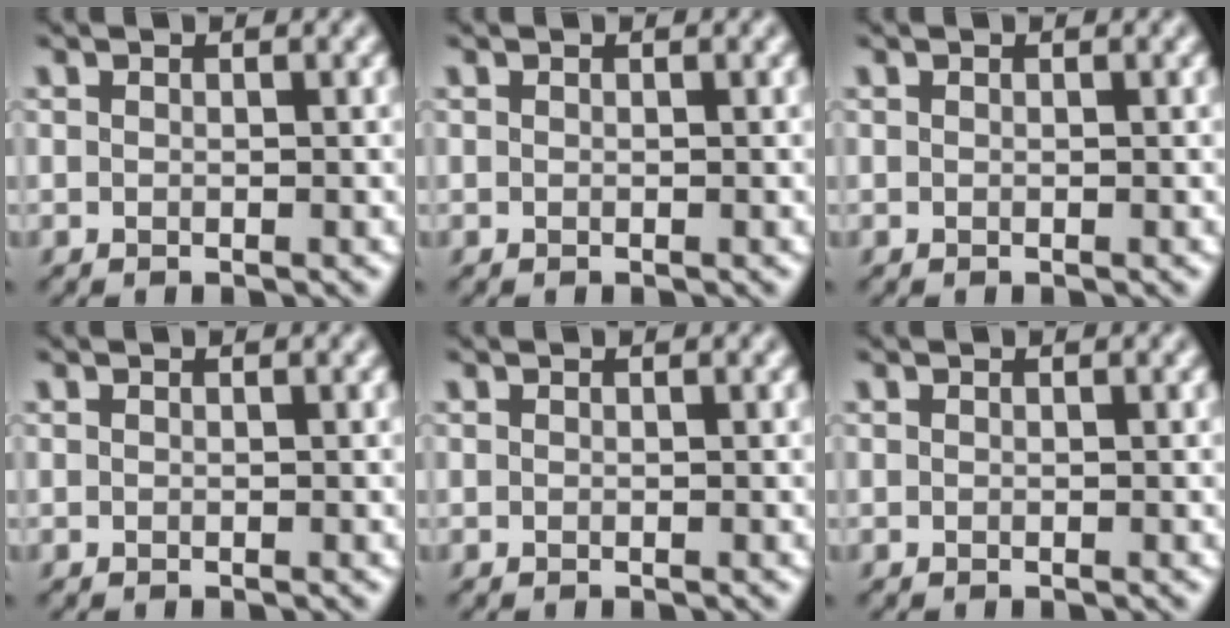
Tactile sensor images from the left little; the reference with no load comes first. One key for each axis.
{"total": 0.0}
{"total": 0.0}
{"total": 0.0}
{"total": 0.0}
{"total": 0.0}